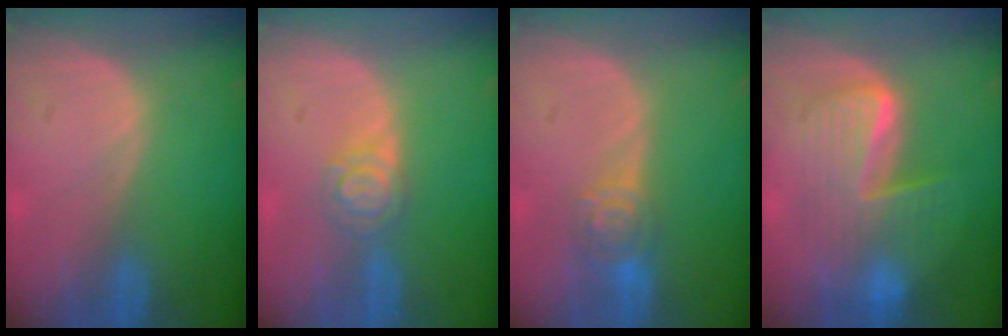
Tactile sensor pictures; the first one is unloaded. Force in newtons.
{"total": 3.9, "press": 3.8, "slide": 0.6}
{"total": 4.6, "press": 4.2, "slide": 1.9}
{"total": 8.5, "press": 8.4, "slide": 0.9}